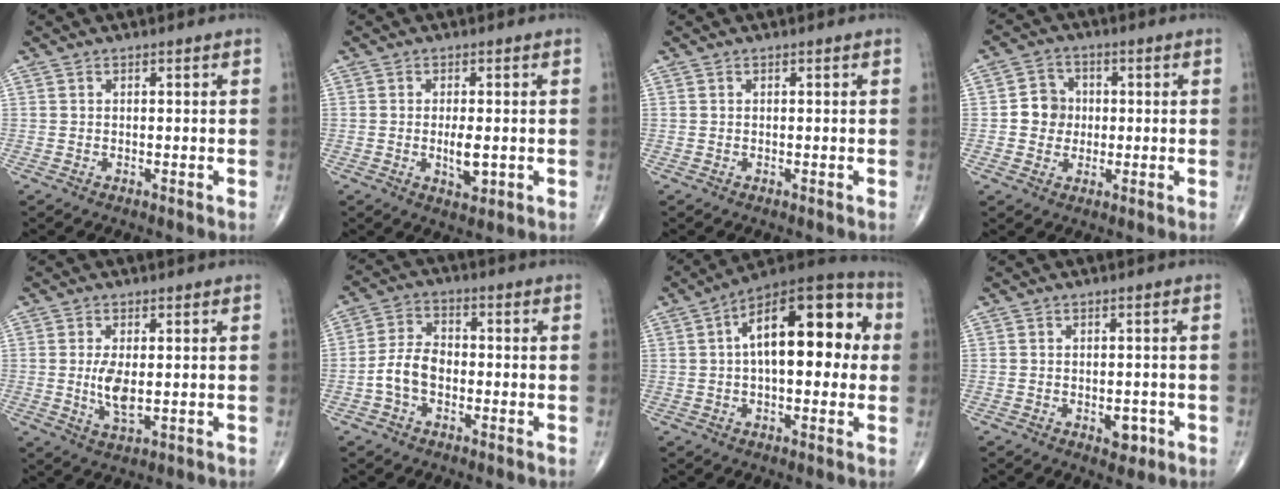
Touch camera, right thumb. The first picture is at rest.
{"total": 4.2, "force": [-0.6, 1.7, 3.8], "torque": [-0.061, -0.008, -0.008]}
{"total": 0.0}
{"total": 5.7, "force": [0.0, 5.3, 2.2], "torque": [-0.008, 0.008, -0.008]}
{"total": 5.3, "force": [0.1, 2.2, 4.8], "torque": [-0.096, -0.014, 0.006]}
{"total": 6.8, "force": [-1.8, 4.4, 4.8], "torque": [-0.088, 0.025, -0.043]}
{"total": 19.8, "force": [3.2, 9.2, 17.2], "torque": [-0.234, 0.037, 0.037]}
{"total": 3.2, "force": [-1.1, 1.9, 2.3], "torque": [-0.016, 0.003, -0.010]}